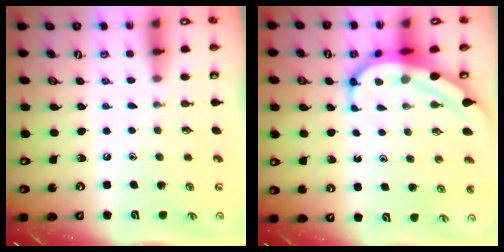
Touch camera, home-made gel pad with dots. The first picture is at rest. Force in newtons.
{"total": 8.1, "press": 8.1, "slide": 0.8}